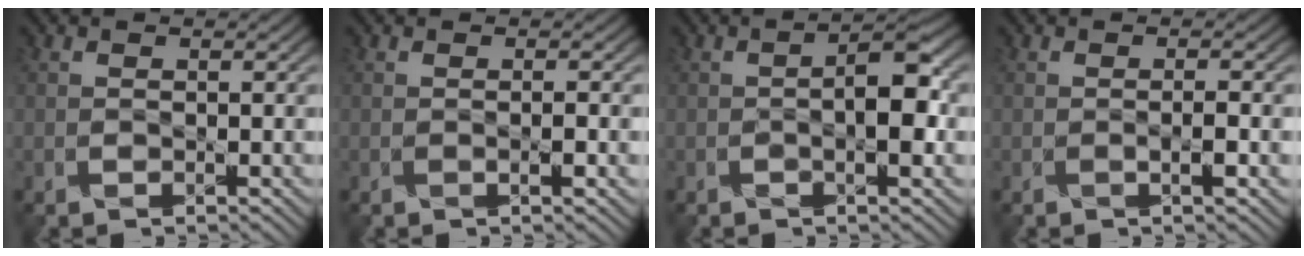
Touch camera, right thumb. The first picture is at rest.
{"total": 1.5, "force": [-0.4, 0.0, 1.4], "torque": [-0.020, 0.004, -0.004]}
{"total": 5.5, "force": [-0.8, 1.9, 5.2], "torque": [-0.070, 0.012, -0.014]}
{"total": 2.0, "force": [-0.5, 0.0, 1.9], "torque": [-0.031, 0.005, -0.006]}